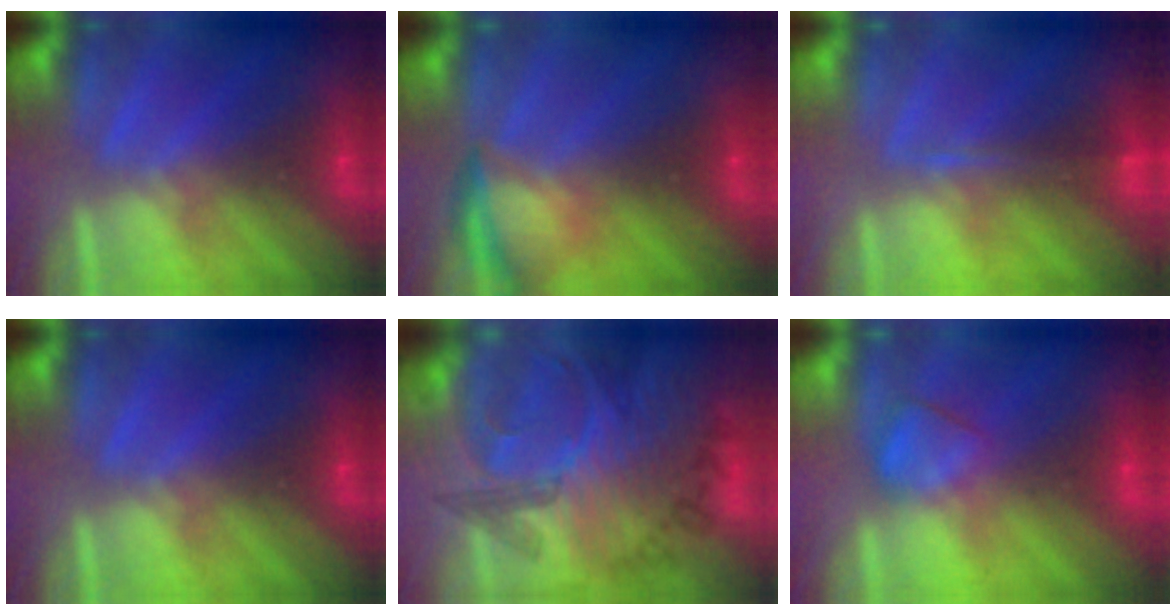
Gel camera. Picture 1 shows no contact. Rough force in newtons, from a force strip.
{"total": 7.1}
{"total": 1.6}
{"total": 0.0}
{"total": 6.5}
{"total": 4.4}